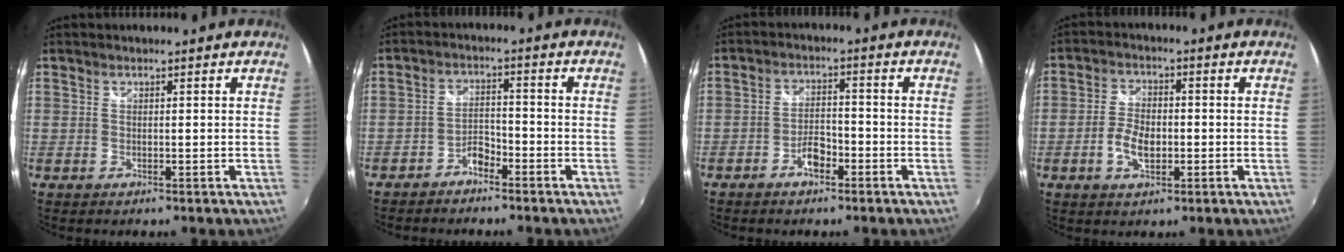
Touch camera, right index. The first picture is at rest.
{"total": 3.7, "force": [-3.1, 1.5, 1.4], "torque": [-0.039, 0.012, -0.055]}
{"total": 4.3, "force": [-2.8, 1.9, 2.7], "torque": [-0.058, 0.008, -0.045]}
{"total": 5.9, "force": [-1.6, 3.3, 4.6], "torque": [-0.098, 0.007, -0.028]}